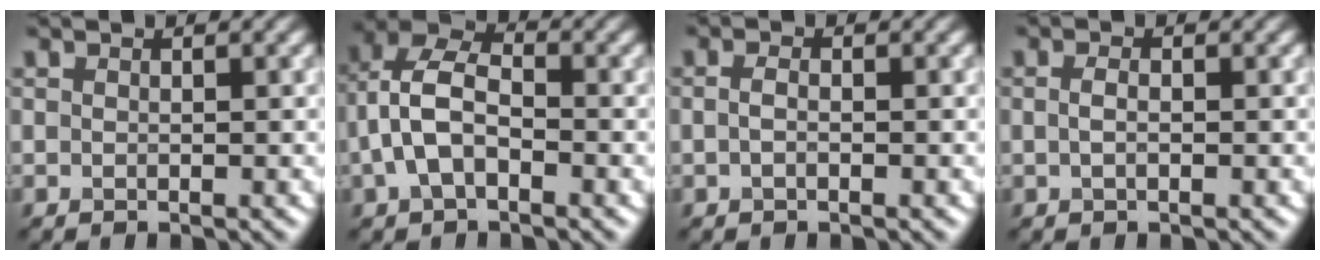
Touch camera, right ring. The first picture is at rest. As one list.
[{"total": 5.4, "force": [-1.0, 3.3, 4.2], "torque": [-0.092, 0.016, -0.028]}, {"total": 1.0, "force": [-0.3, 0.4, 0.9], "torque": [-0.022, -0.002, -0.008]}, {"total": 1.1, "force": [-0.1, 0.6, 1.0], "torque": [-0.021, -0.006, -0.001]}]